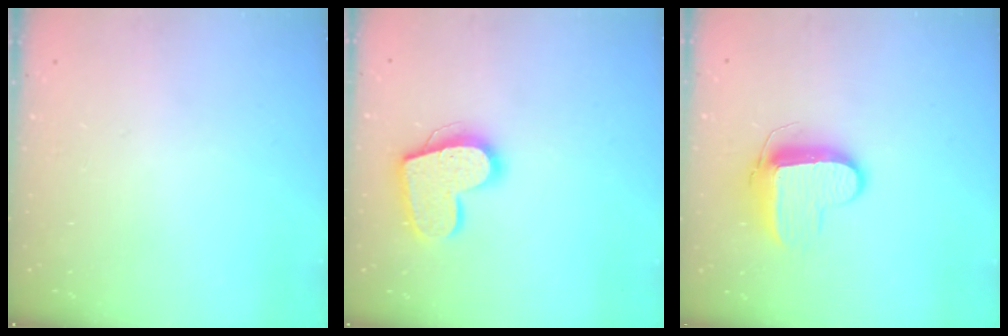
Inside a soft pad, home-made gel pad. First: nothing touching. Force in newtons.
{"total": 16.5, "press": 16.4, "slide": 1.2}
{"total": 9.6, "press": 9.6, "slide": 0.8}